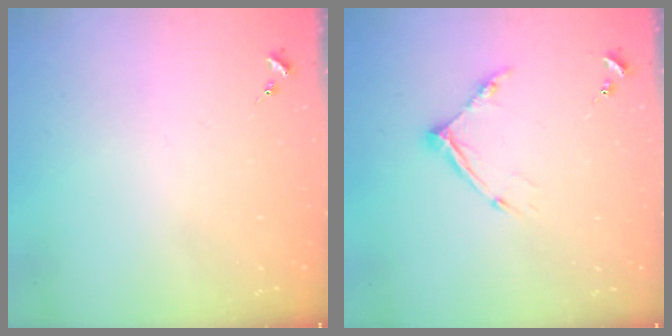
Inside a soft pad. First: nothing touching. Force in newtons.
{"total": 10.0, "press": 9.9, "slide": 0.7}